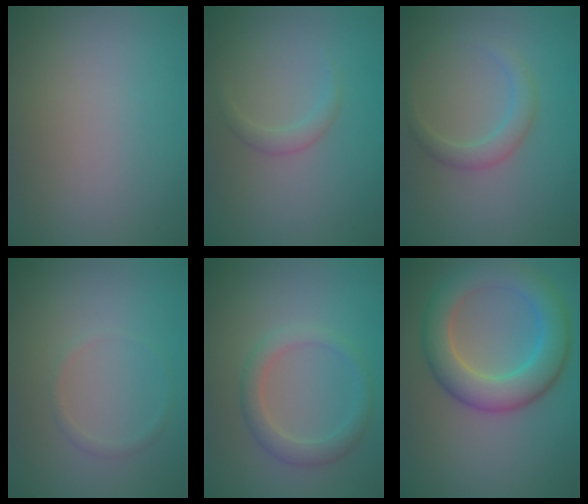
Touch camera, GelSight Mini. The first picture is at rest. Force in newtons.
{"total": 1.2, "press": 1.2, "slide": 0.1}
{"total": 2.2, "press": 2.2, "slide": 0.1}
{"total": 0.8, "press": 0.8, "slide": 0.1}
{"total": 2.6, "press": 2.6, "slide": 0.2}
{"total": 6.8, "press": 6.8, "slide": 0.1}